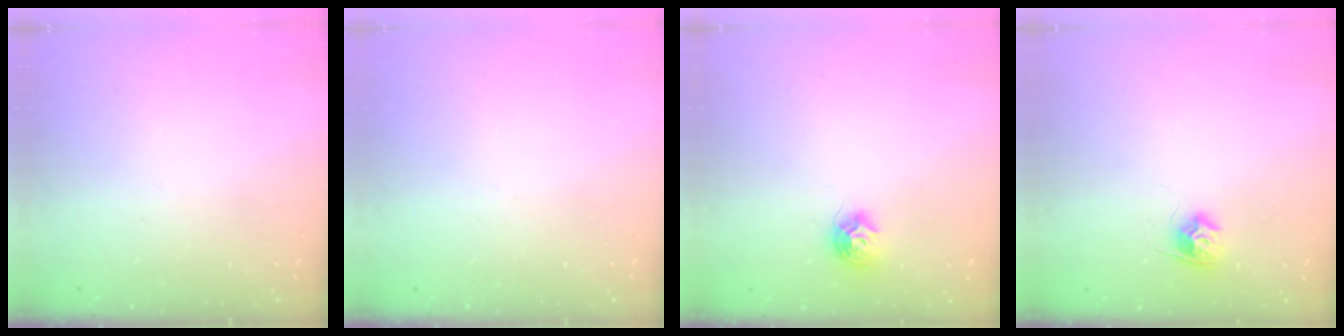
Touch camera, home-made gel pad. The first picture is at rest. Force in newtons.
{"total": 0.0}
{"total": 8.6, "press": 8.5, "slide": 0.1}
{"total": 8.3, "press": 8.2, "slide": 0.6}